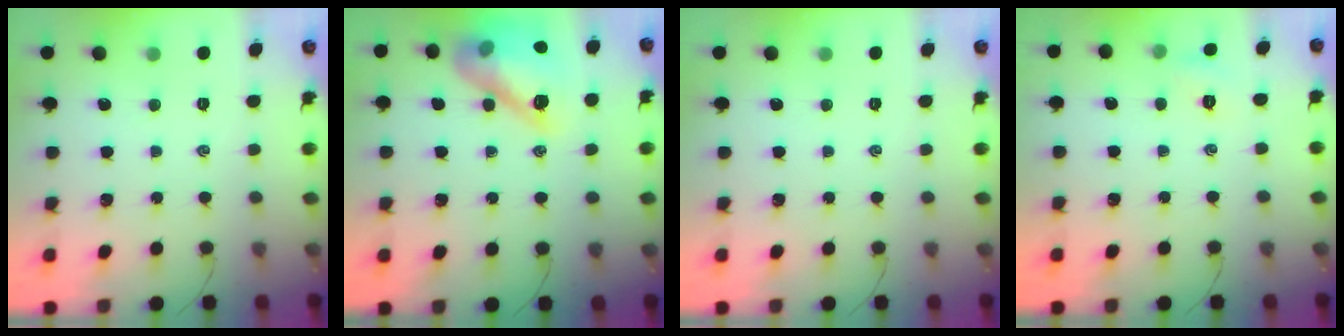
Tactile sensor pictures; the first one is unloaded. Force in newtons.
{"total": 16.2, "press": 16.1, "slide": 2.0}
{"total": 0.0}
{"total": 3.3, "press": 3.3, "slide": 0.2}